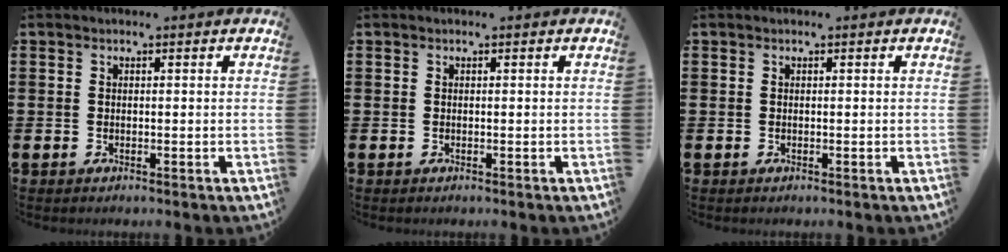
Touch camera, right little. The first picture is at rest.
{"total": 0.0}
{"total": 0.0}